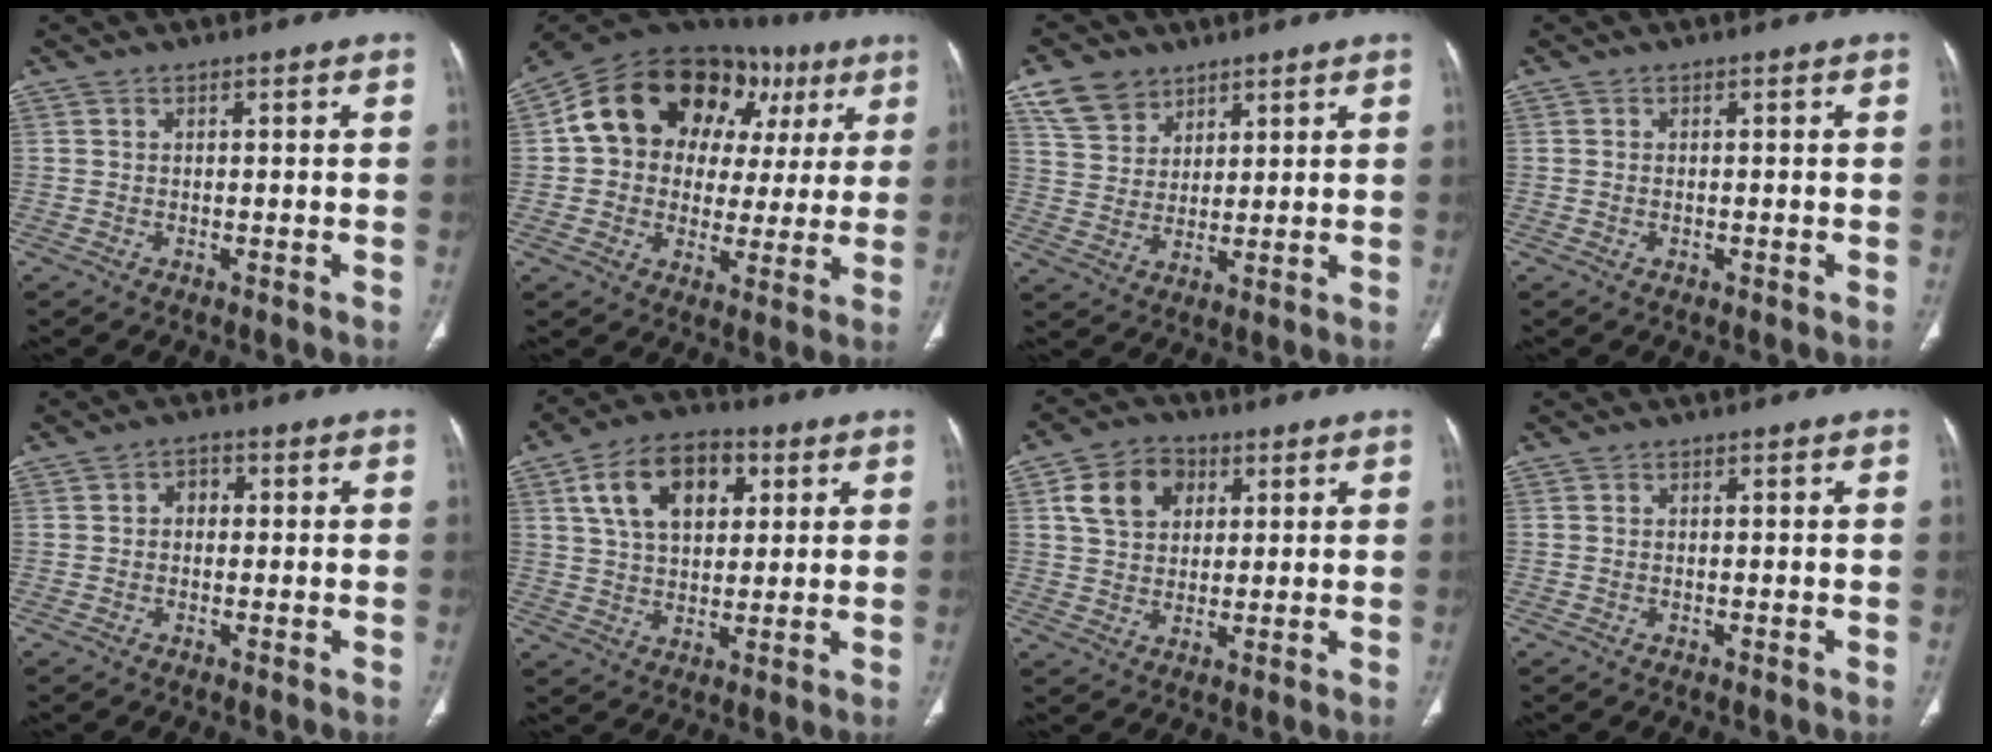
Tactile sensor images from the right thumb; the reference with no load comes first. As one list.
[{"total": 23.4, "force": [7.7, 16.8, 14.4], "torque": [-0.169, 0.042, 0.118]}, {"total": 8.0, "force": [5.1, 5.6, 2.6], "torque": [-0.030, -0.018, 0.106]}, {"total": 0.6, "force": [-0.1, 0.4, 0.4], "torque": [-0.013, 0.003, 0.000]}, {"total": 2.5, "force": [0.1, 2.0, 1.5], "torque": [-0.009, 0.011, -0.003]}, {"total": 14.1, "force": [5.0, 8.9, 9.7], "torque": [-0.138, -0.001, 0.085]}, {"total": 9.5, "force": [3.4, 7.3, 5.1], "torque": [-0.066, 0.000, 0.057]}, {"total": 0.0}]